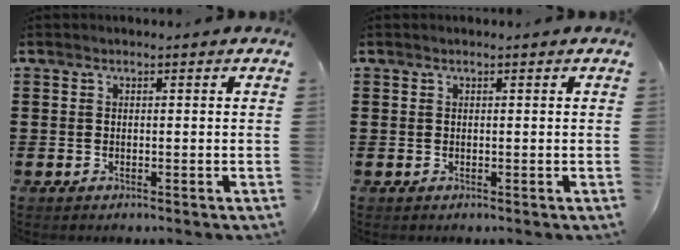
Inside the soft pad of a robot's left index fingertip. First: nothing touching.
{"total": 0.0}